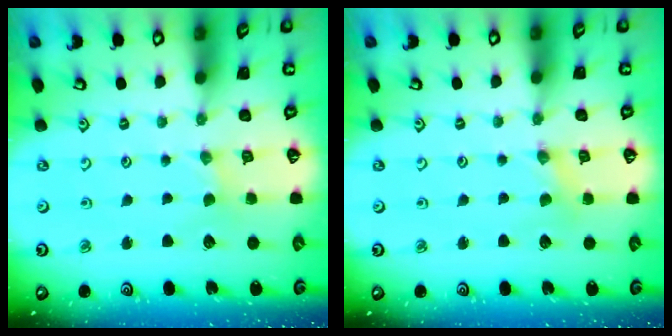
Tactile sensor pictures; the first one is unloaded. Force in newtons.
{"total": 0.9, "press": 0.9, "slide": 0.1}